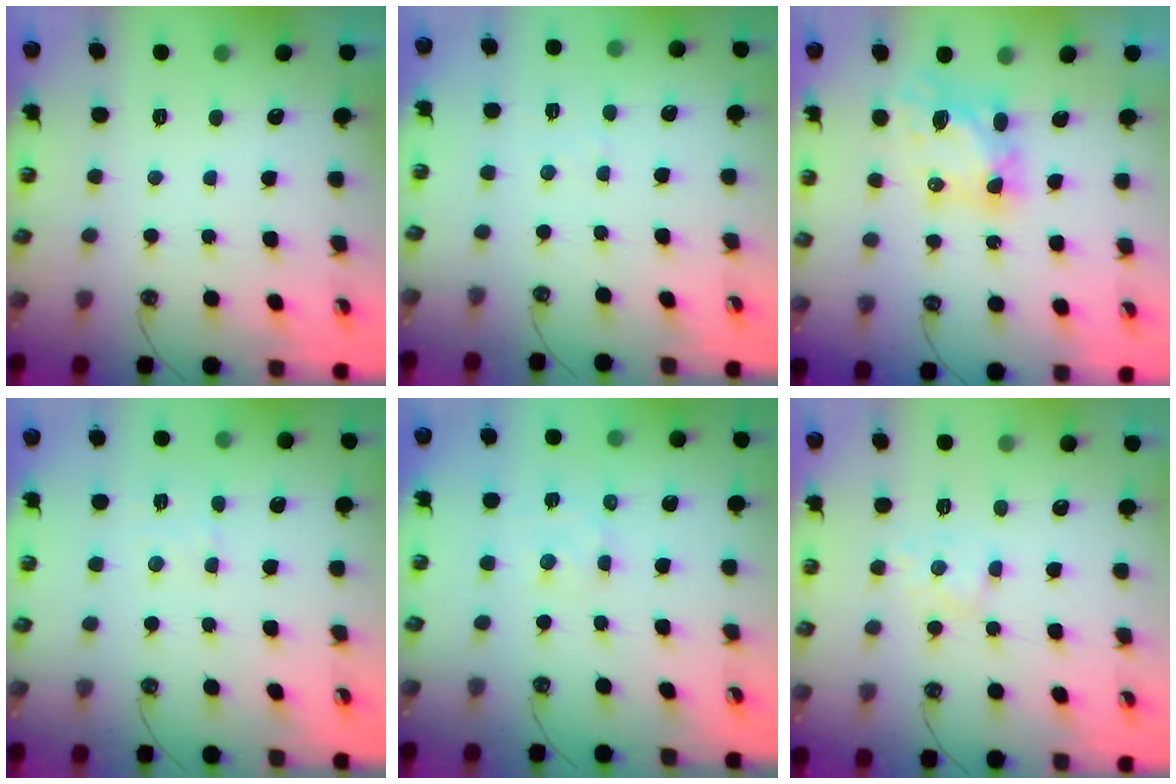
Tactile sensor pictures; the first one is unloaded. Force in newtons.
{"total": 2.1, "press": 2.1, "slide": 0.4}
{"total": 5.9, "press": 5.9, "slide": 0.2}
{"total": 2.9, "press": 2.9, "slide": 0.4}
{"total": 2.4, "press": 2.3, "slide": 0.6}
{"total": 6.6, "press": 6.5, "slide": 1.3}